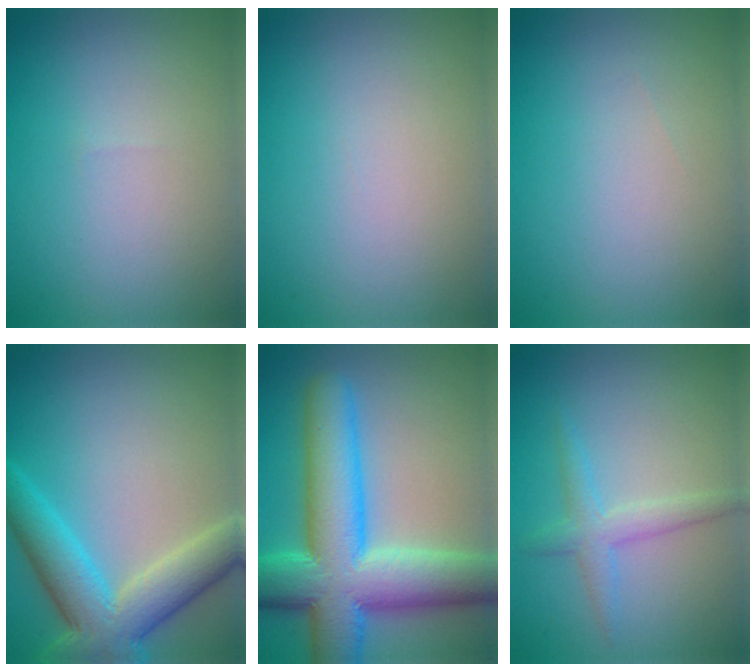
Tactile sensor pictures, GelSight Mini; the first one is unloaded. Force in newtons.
{"total": 0.0}
{"total": 0.0}
{"total": 7.5, "press": 7.5, "slide": 0.5}
{"total": 12.5, "press": 12.5, "slide": 0.5}
{"total": 2.3, "press": 2.3, "slide": 0.1}